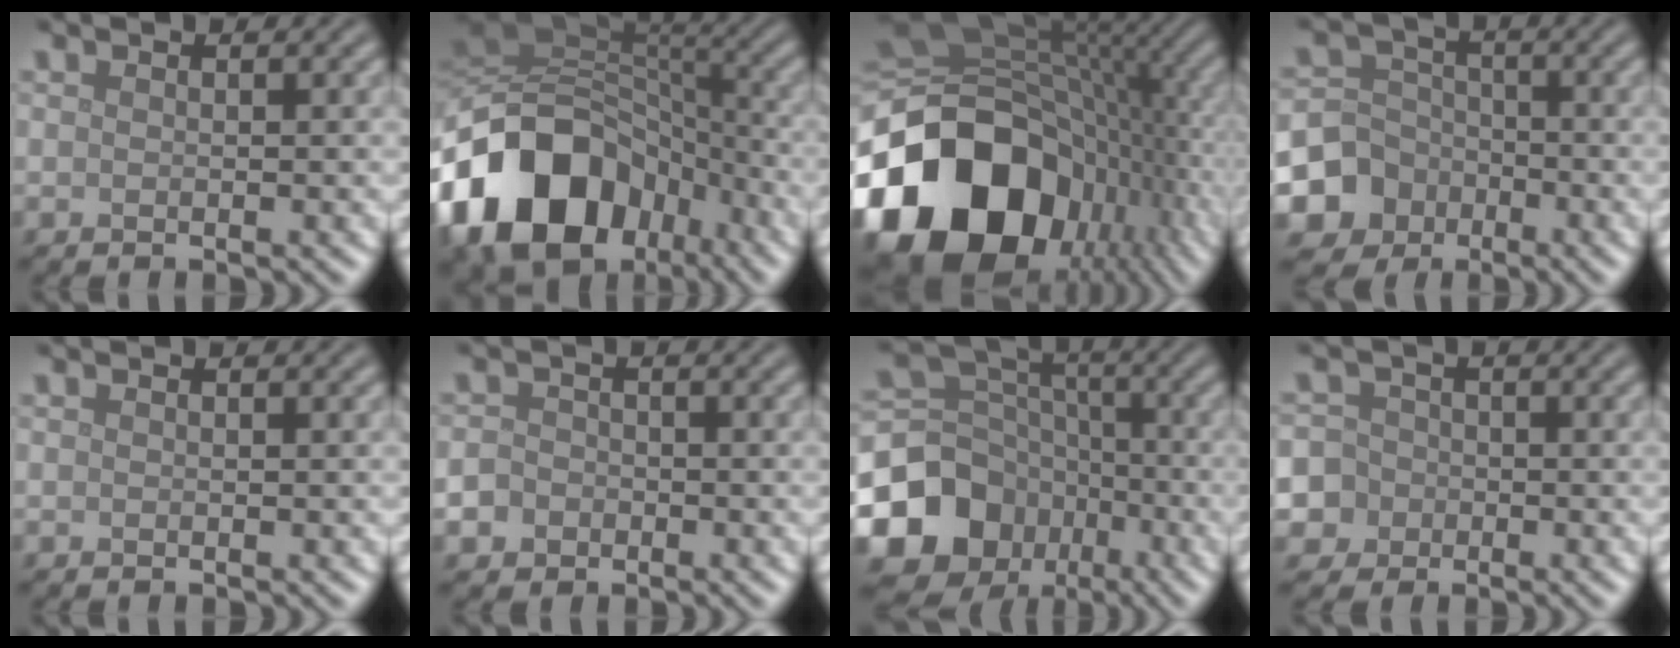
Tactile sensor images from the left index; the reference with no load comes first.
{"total": 16.4, "force": [-6.9, 11.6, 9.2], "torque": [-0.191, -0.011, -0.123]}
{"total": 19.6, "force": [-7.1, 14.0, 11.7], "torque": [-0.271, -0.040, -0.116]}
{"total": 7.7, "force": [-3.5, 6.7, 1.3], "torque": [-0.020, -0.012, -0.091]}
{"total": 0.0}
{"total": 4.1, "force": [-2.0, 3.4, 1.1], "torque": [-0.004, -0.005, -0.049]}
{"total": 14.8, "force": [-7.2, 11.9, 5.1], "torque": [-0.122, -0.027, -0.132]}
{"total": 8.1, "force": [-2.9, 7.4, 1.7], "torque": [-0.048, 0.001, -0.088]}